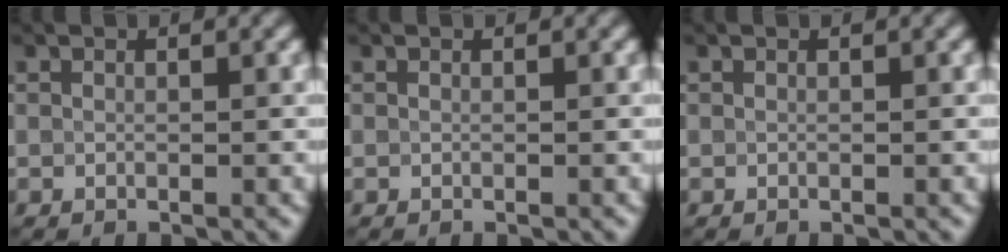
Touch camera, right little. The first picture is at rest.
{"total": 0.0}
{"total": 0.0}